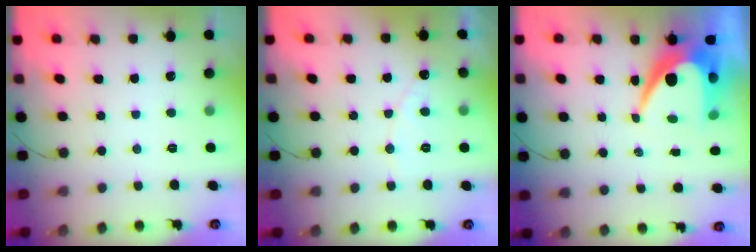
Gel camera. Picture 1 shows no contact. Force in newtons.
{"total": 3.9, "press": 3.9, "slide": 0.2}
{"total": 11.2, "press": 11.2, "slide": 0.6}